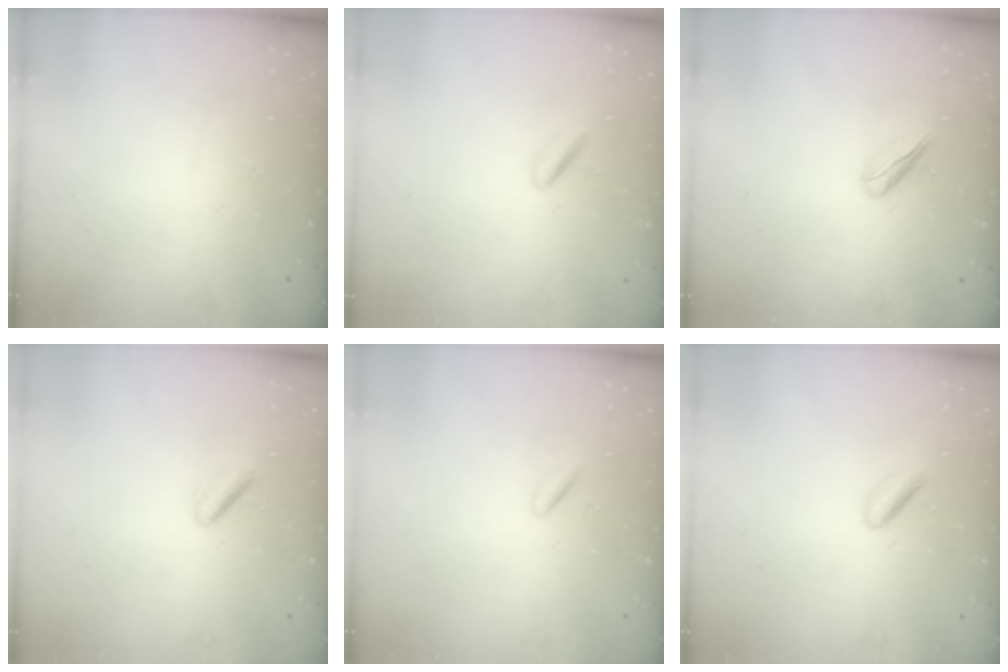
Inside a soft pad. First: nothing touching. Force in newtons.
{"total": 1.4, "press": 1.2, "slide": 0.8}
{"total": 3.8, "press": 3.8, "slide": 0.4}
{"total": 1.0, "press": 0.6, "slide": 0.8}
{"total": 0.5, "press": 0.4, "slide": 0.4}
{"total": 1.7, "press": 1.5, "slide": 0.9}